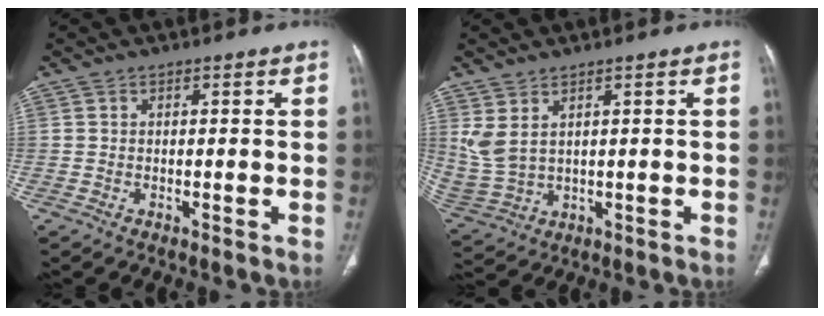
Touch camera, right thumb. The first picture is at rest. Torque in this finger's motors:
{"motor_torque": [0.98, 4.04, 1.19, 0.52, 0.03]}